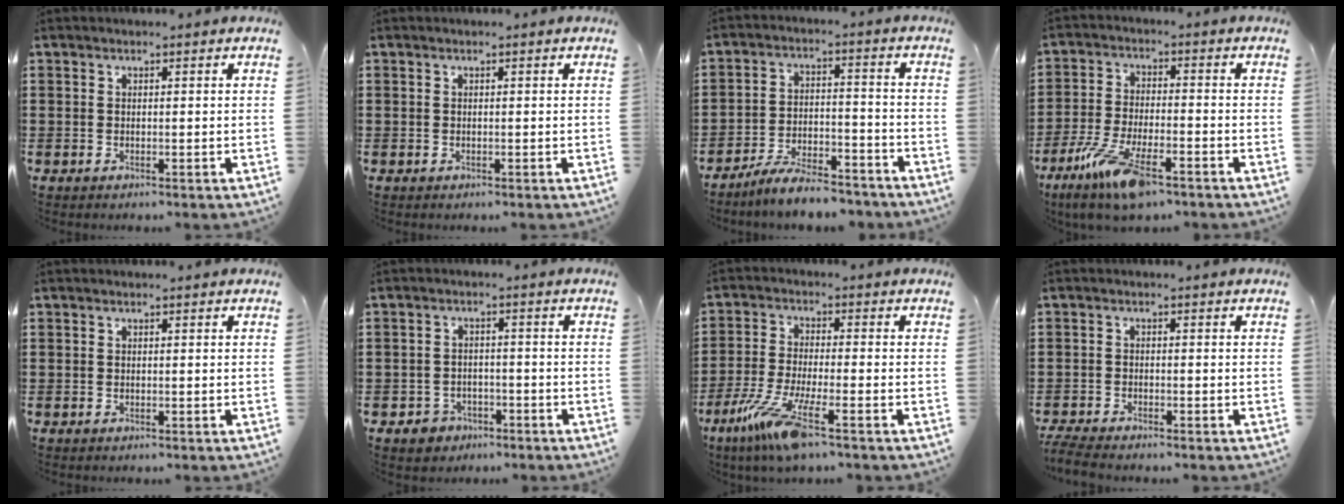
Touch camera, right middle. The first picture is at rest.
{"total": 0.0}
{"total": 7.0, "force": [-6.4, 0.8, 2.5], "torque": [-0.045, 0.008, -0.122]}
{"total": 10.4, "force": [-6.7, 2.5, 7.5], "torque": [-0.166, -0.008, -0.129]}
{"total": 0.0}
{"total": 2.3, "force": [-1.9, 1.4, 0.2], "torque": [-0.012, 0.001, -0.040]}
{"total": 8.5, "force": [-5.4, 0.5, 6.5], "torque": [-0.150, -0.021, -0.108]}
{"total": 2.7, "force": [-2.6, 0.0, 0.7], "torque": [-0.027, -0.006, -0.056]}